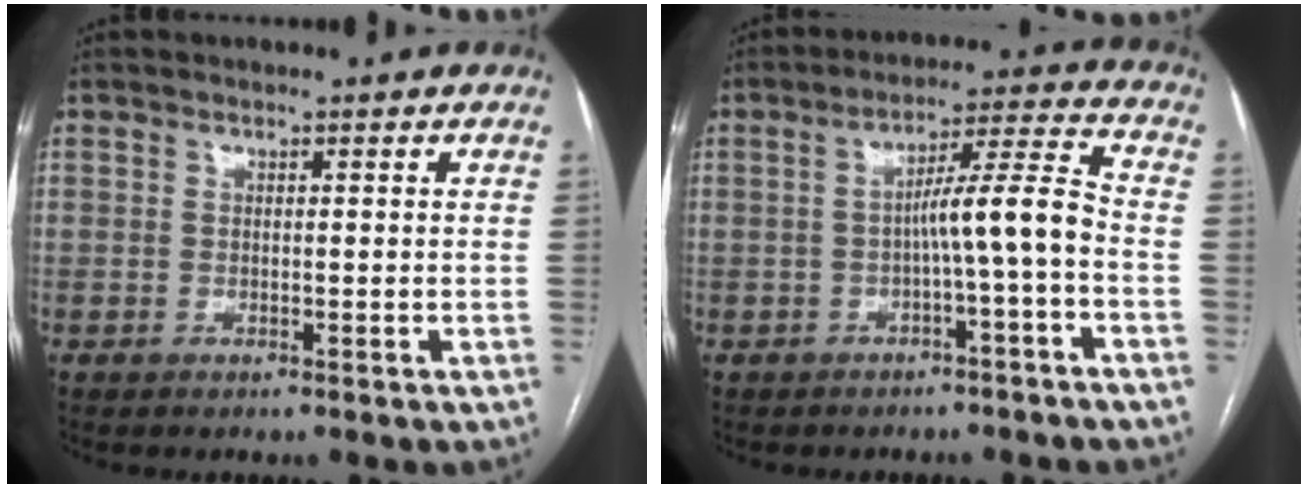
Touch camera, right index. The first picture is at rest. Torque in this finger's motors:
{"motor_torque": [1.25, -0.30, 0.62, 0.14]}